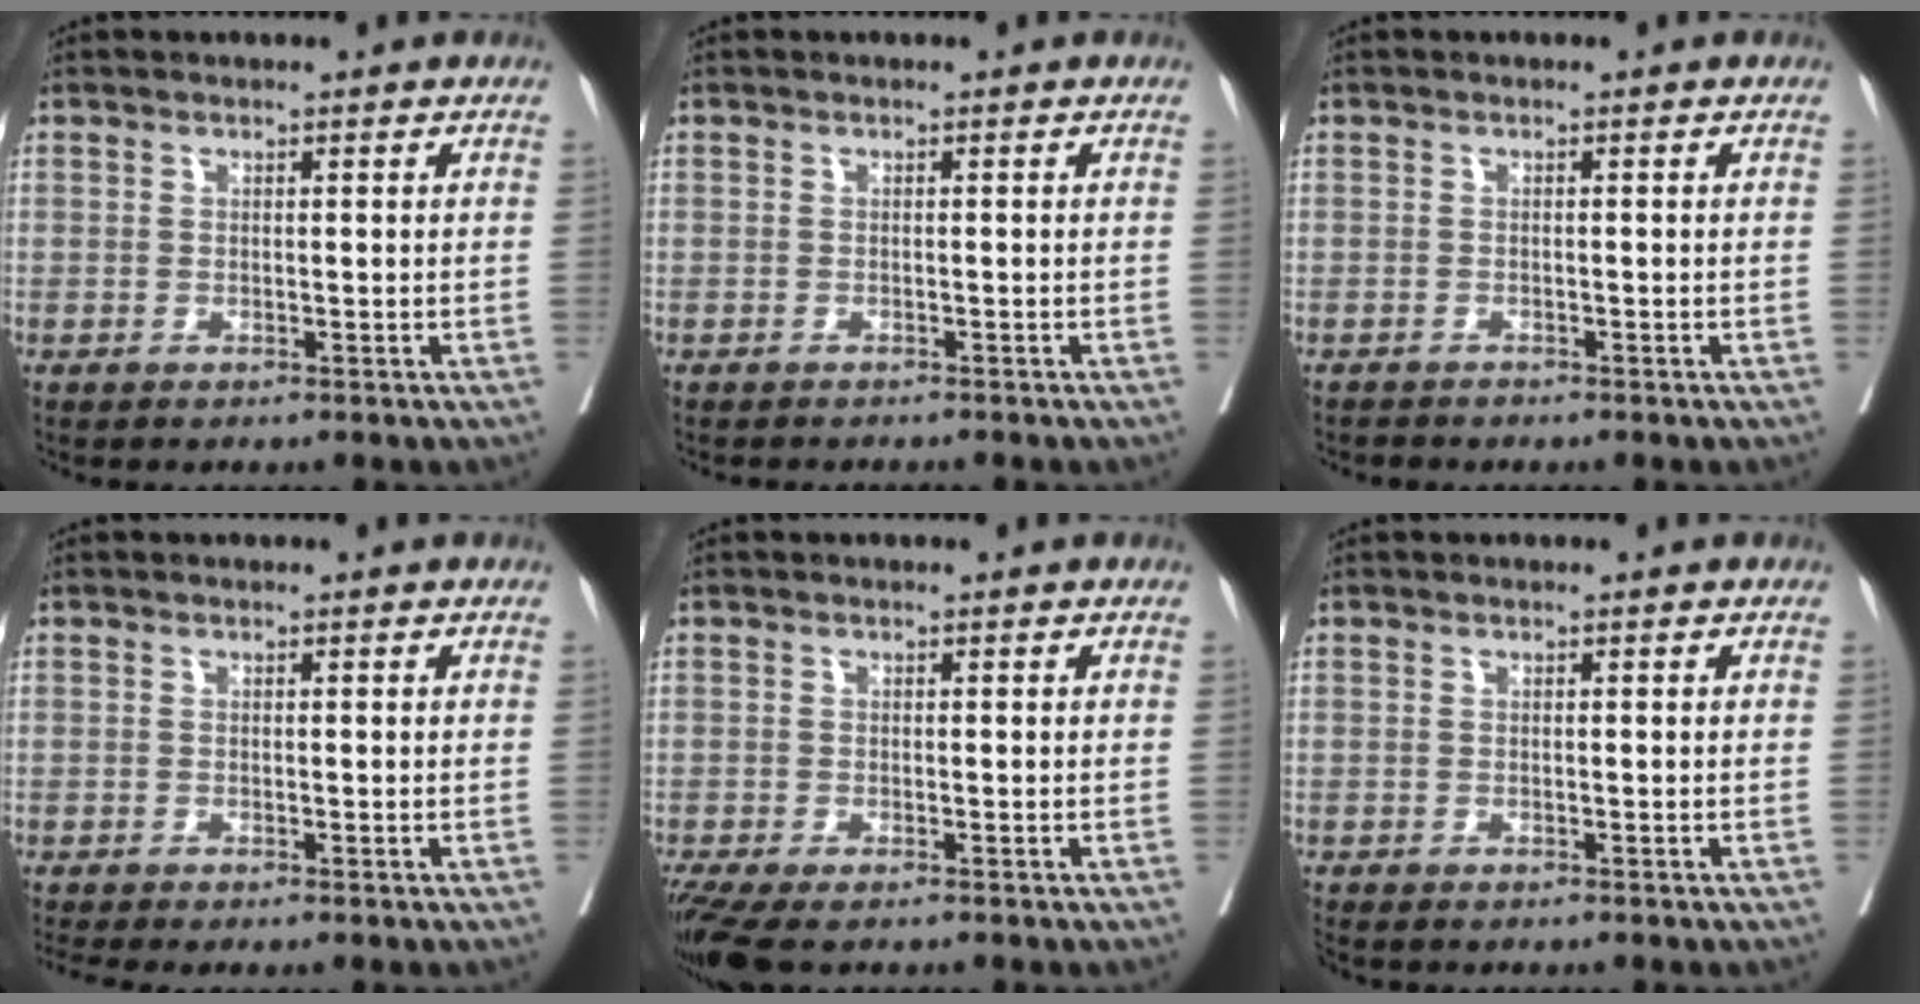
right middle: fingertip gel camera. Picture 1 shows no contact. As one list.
[{"total": 3.1, "force": [-2.9, 0.5, 0.9], "torque": [-0.010, -0.005, -0.037]}, {"total": 0.8, "force": [-0.8, 0.2, -0.1], "torque": [-0.005, -0.002, -0.016]}, {"total": 1.7, "force": [-1.5, -0.3, 0.7], "torque": [-0.017, -0.007, -0.030]}, {"total": 6.2, "force": [-4.7, 1.7, 3.7], "torque": [-0.068, -0.014, -0.081]}, {"total": 1.5, "force": [-1.3, 0.4, 0.4], "torque": [-0.011, -0.004, -0.022]}]